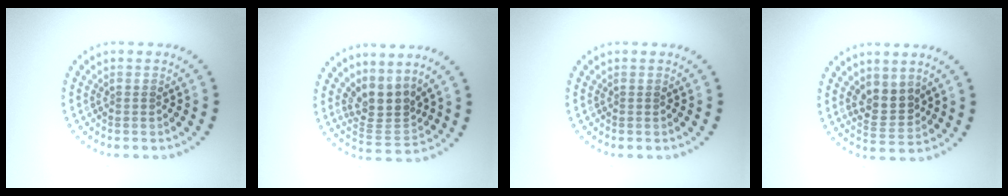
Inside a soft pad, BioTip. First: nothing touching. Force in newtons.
{"total": 3.3, "press": 2.5, "slide": 2.2}
{"total": 0.0}
{"total": 2.9, "press": 2.7, "slide": 1.1}